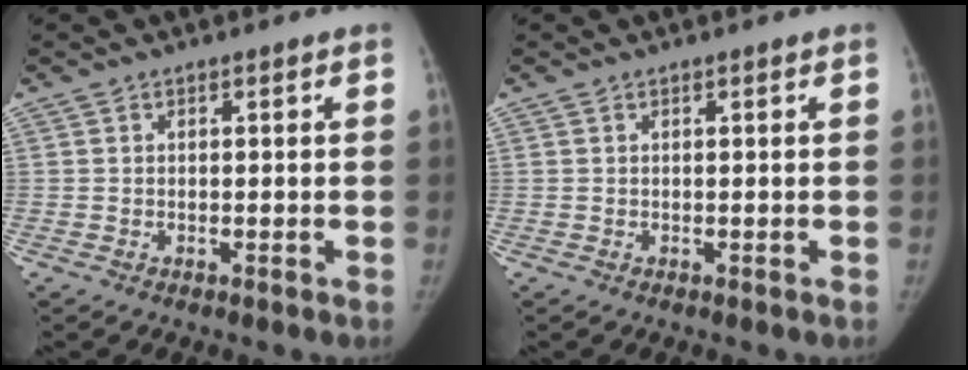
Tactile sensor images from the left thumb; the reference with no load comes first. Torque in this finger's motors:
{"motor_torque": [0.09, -0.02, 0.17, -0.17, 0.04]}